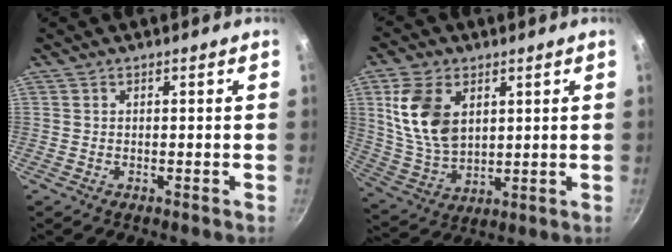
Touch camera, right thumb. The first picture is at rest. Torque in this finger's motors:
{"motor_torque": [-1.22, 1.62, 1.05, 0.24, 0.23]}